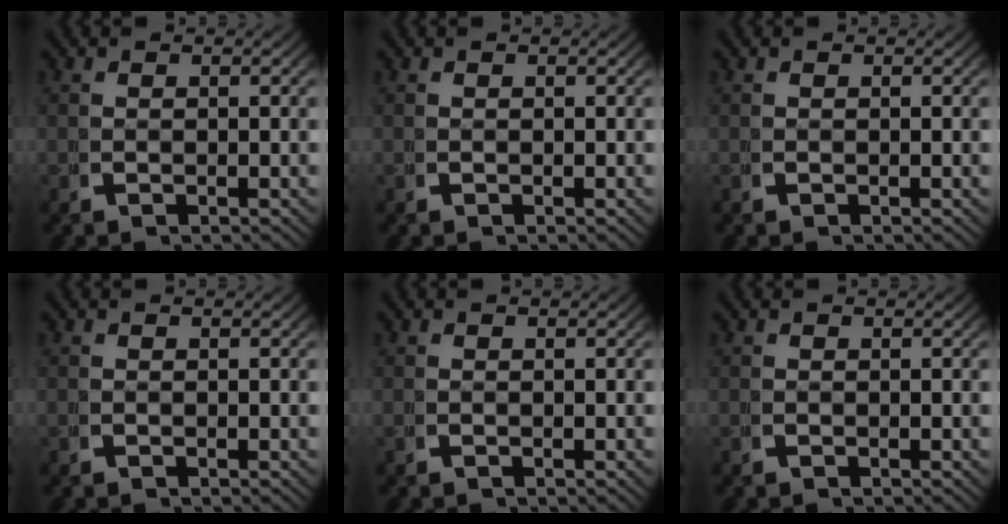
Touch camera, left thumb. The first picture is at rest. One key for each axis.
{"total": 0.0}
{"total": 0.0}
{"total": 0.0}
{"total": 0.0}
{"total": 0.0}